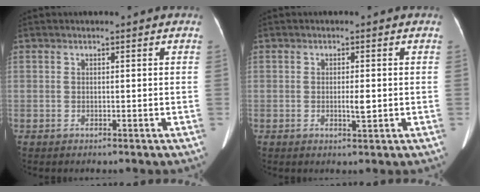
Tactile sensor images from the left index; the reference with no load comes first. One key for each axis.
{"total": 2.2, "fx": -0.3, "fy": 0.5, "fz": 2.2, "tx": -0.039, "ty": -0.002, "tz": -0.004}